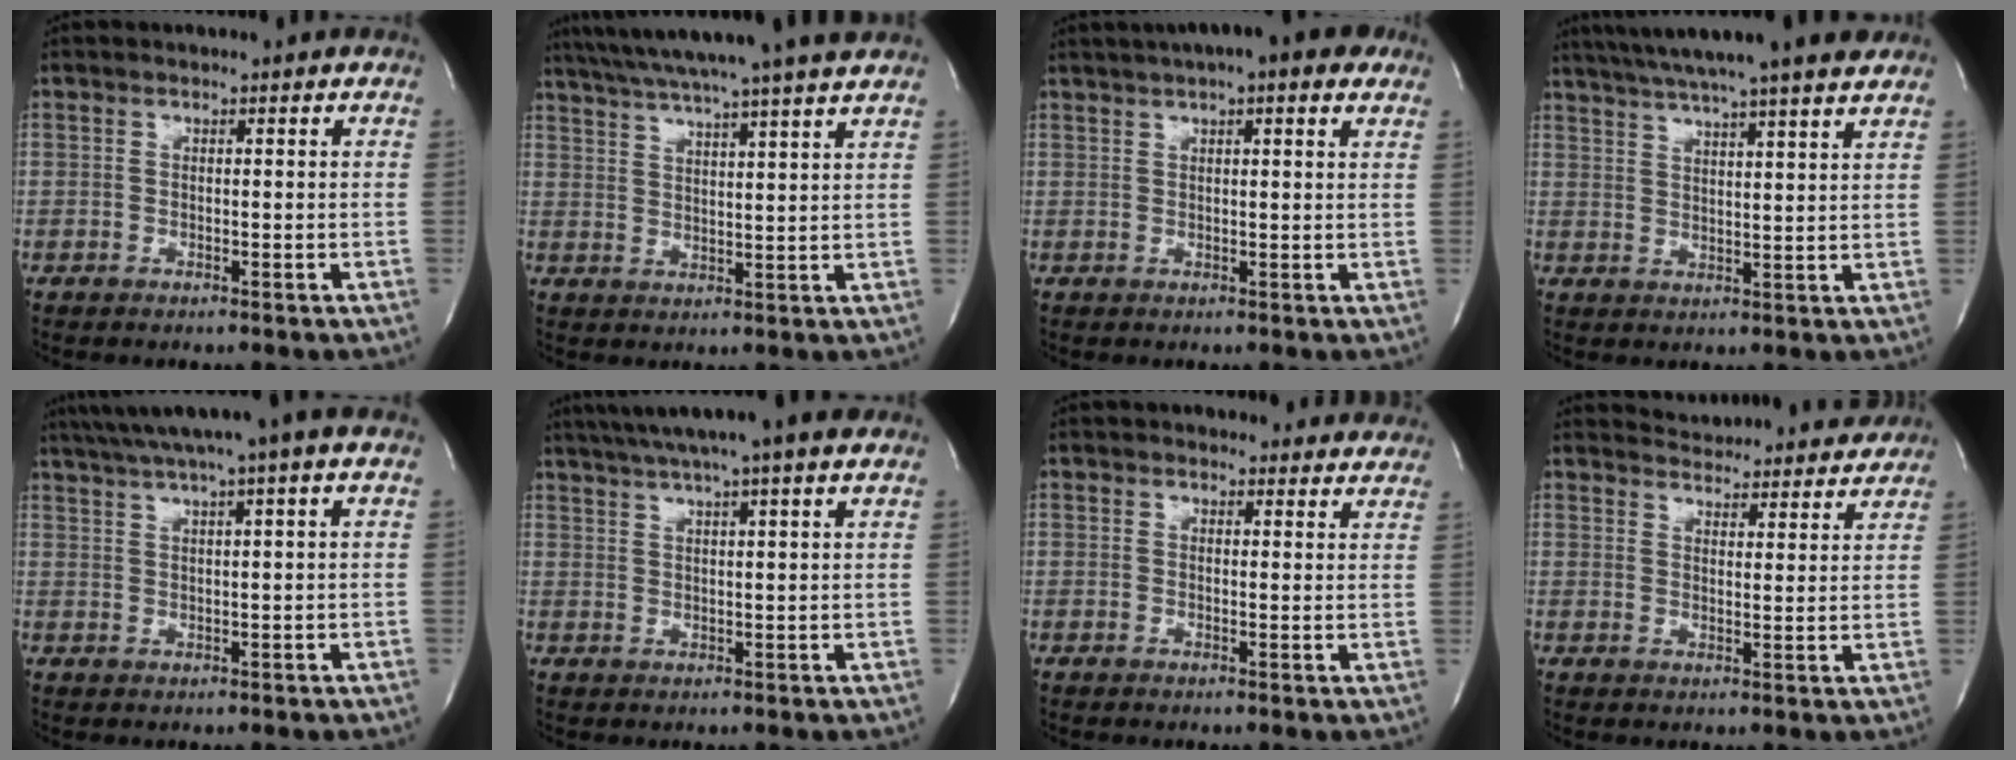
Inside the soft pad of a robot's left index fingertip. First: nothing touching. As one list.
[{"total": 17.6, "force": [15.4, -1.2, 8.5], "torque": [-0.150, 0.003, 0.217]}, {"total": 10.8, "force": [7.6, 2.1, 7.4], "torque": [-0.114, 0.036, 0.102]}, {"total": 17.8, "force": [15.2, 0.3, 9.2], "torque": [-0.160, 0.024, 0.211]}, {"total": 9.5, "force": [7.2, -1.2, 6.0], "torque": [-0.106, 0.030, 0.102]}, {"total": 12.9, "force": [10.6, -0.2, 7.4], "torque": [-0.132, 0.033, 0.143]}, {"total": 11.1, "force": [10.5, 3.0, 2.0], "torque": [0.010, -0.003, 0.100]}, {"total": 16.3, "force": [15.8, 2.9, 2.9], "torque": [-0.031, -0.005, 0.193]}]